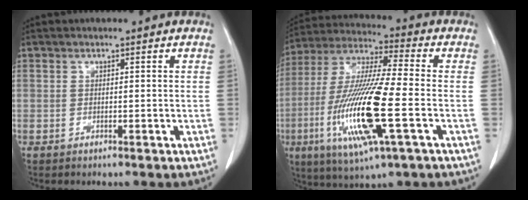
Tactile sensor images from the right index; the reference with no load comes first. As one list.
[{"total": 18.2, "force": [-4.5, 1.5, 17.6], "torque": [-0.363, -0.019, -0.081]}]